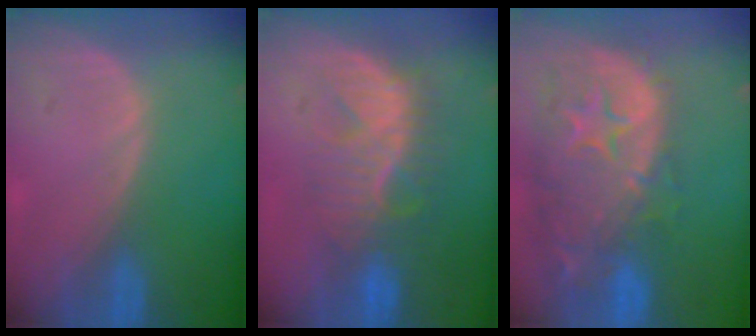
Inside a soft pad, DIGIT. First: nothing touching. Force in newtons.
{"total": 8.0, "press": 7.9, "slide": 1.1}
{"total": 14.4, "press": 11.6, "slide": 8.6}